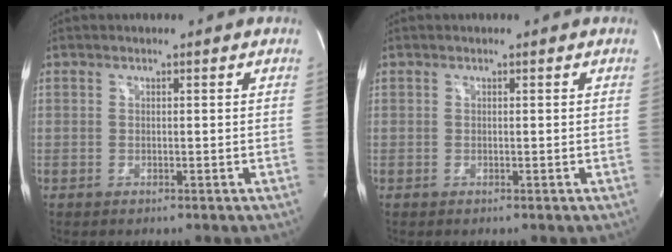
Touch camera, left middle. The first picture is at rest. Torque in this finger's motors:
{"motor_torque": [0.14, -0.47, -0.07, 0.00]}